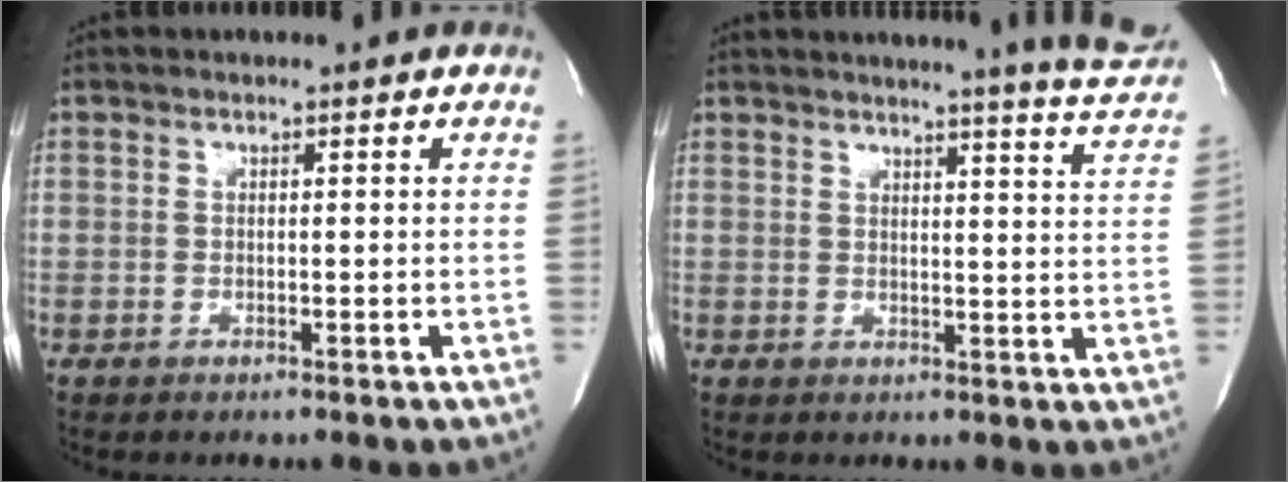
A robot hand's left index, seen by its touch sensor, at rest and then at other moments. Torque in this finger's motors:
{"motor_torque": [0.74, -0.87, 0.37, 0.05]}